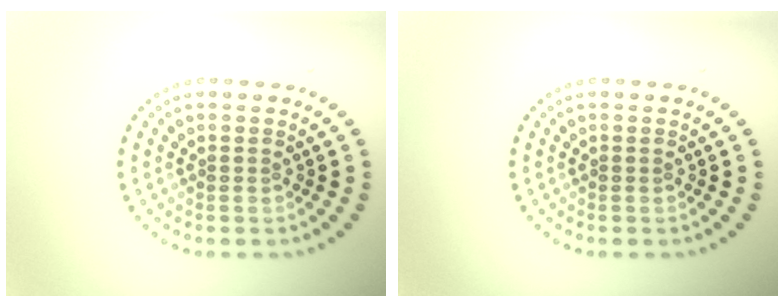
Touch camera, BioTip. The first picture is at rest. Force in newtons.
{"total": 0.0}